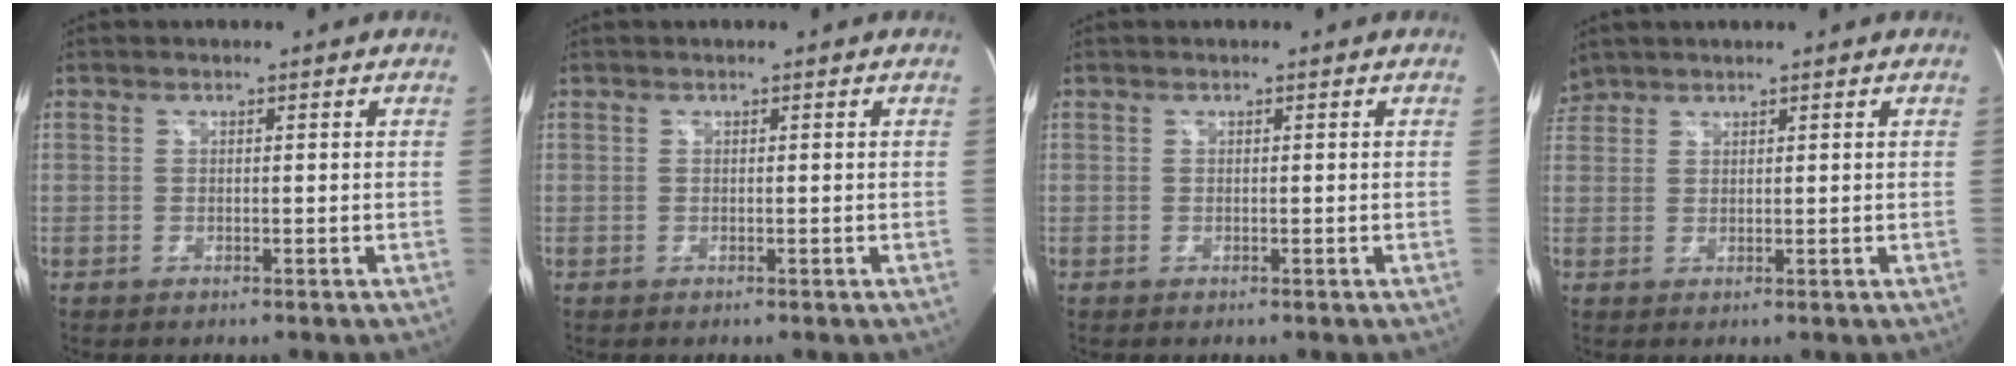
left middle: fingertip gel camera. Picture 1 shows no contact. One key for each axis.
{"total": 0.0}
{"total": 0.0}
{"total": 2.5, "fx": 2.4, "fy": 0.9, "fz": -0.2, "tx": -0.002, "ty": 0.015, "tz": 0.048}